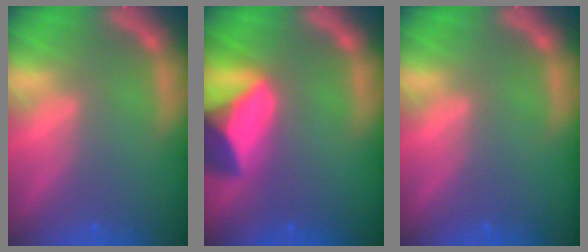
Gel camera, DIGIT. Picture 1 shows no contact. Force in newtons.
{"total": 9.4}
{"total": 0.0}